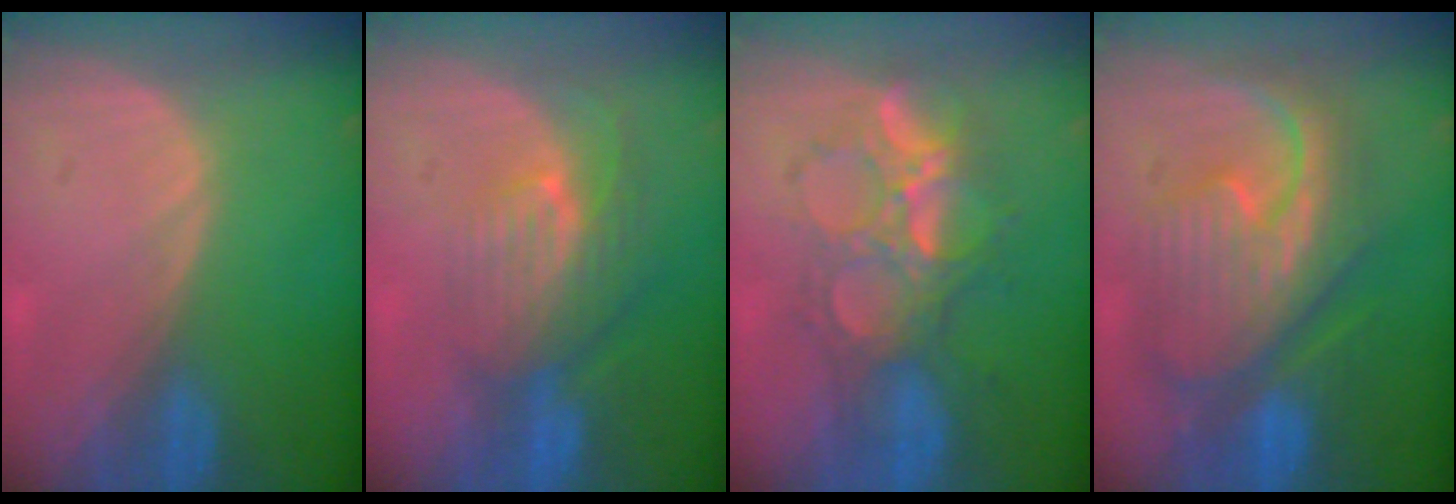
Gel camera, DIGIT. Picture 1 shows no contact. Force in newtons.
{"total": 8.2, "press": 7.3, "slide": 3.7}
{"total": 8.9, "press": 8.5, "slide": 2.8}
{"total": 12.3, "press": 12.2, "slide": 1.4}